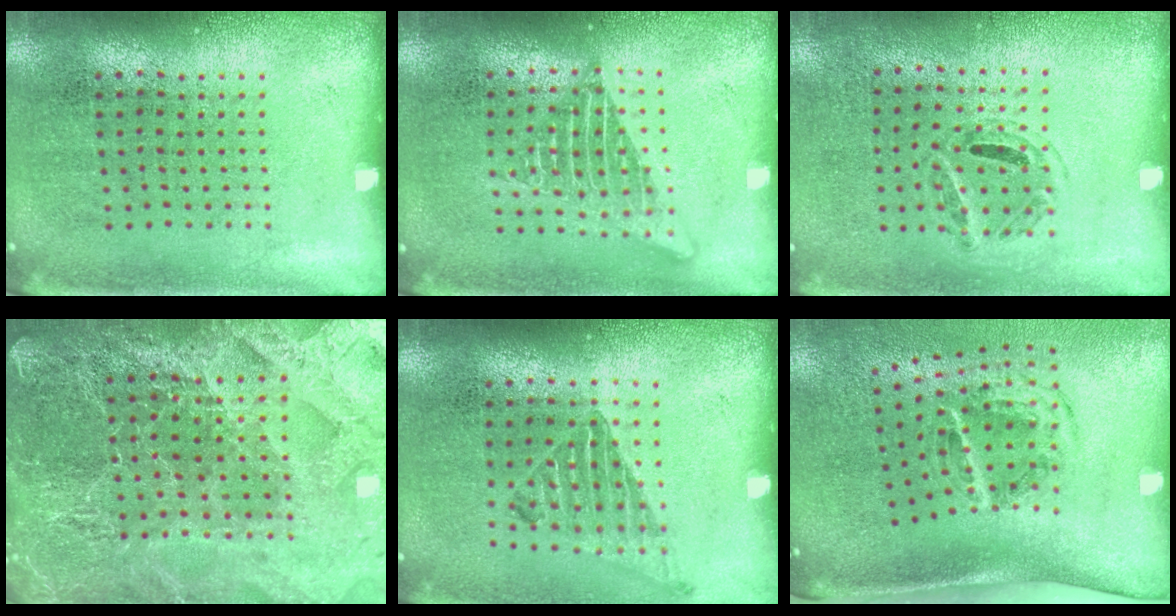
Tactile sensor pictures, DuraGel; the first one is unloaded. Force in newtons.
{"total": 2.0, "press": 2.0, "slide": 0.2}
{"total": 1.0, "press": 0.7, "slide": 0.6}
{"total": 4.5, "press": 4.2, "slide": 1.5}
{"total": 1.0, "press": 1.0, "slide": 0.1}
{"total": 2.0, "press": 1.2, "slide": 1.5}